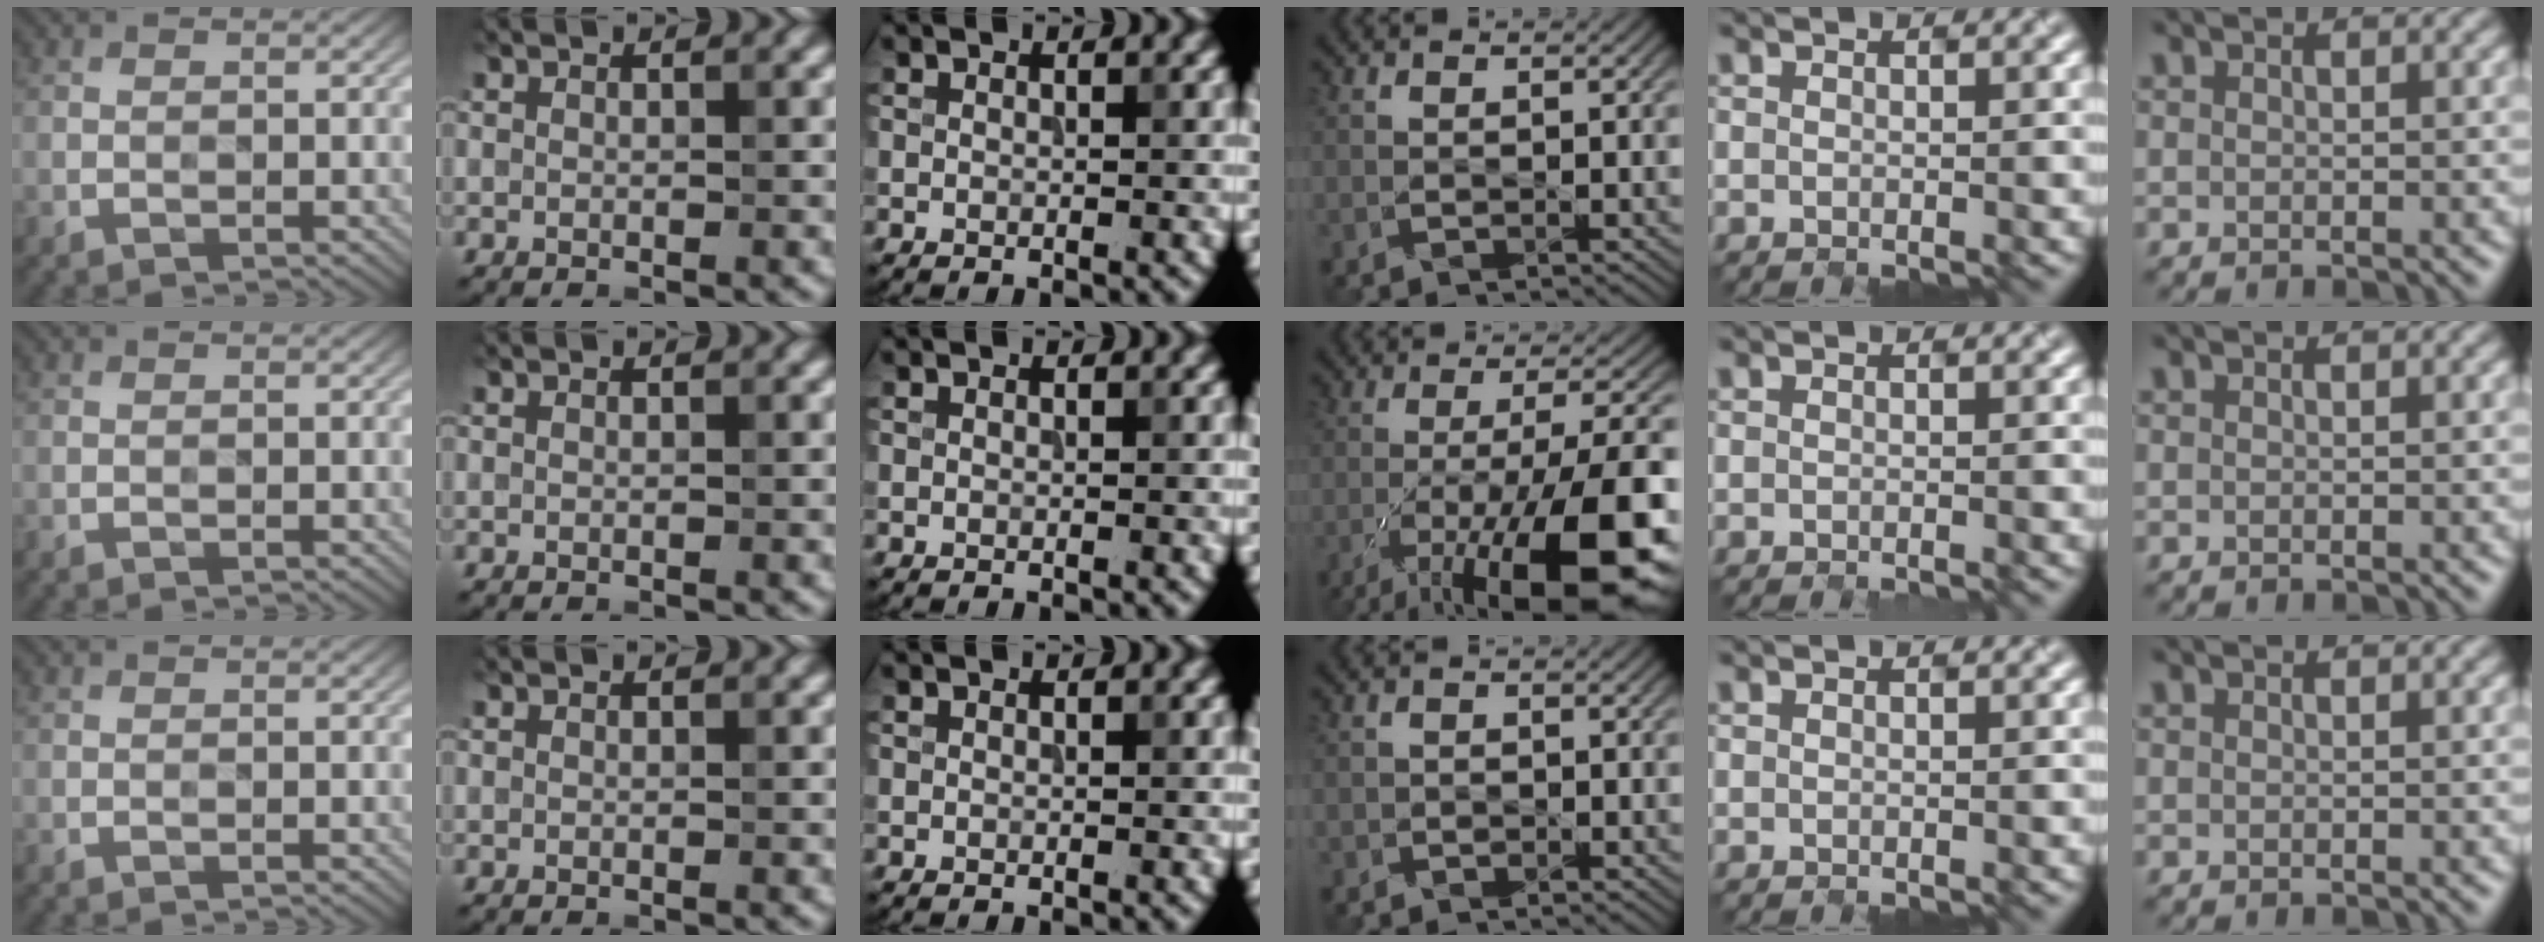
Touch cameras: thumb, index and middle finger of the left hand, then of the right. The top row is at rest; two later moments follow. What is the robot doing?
{"motion": "open", "object": "folder"}